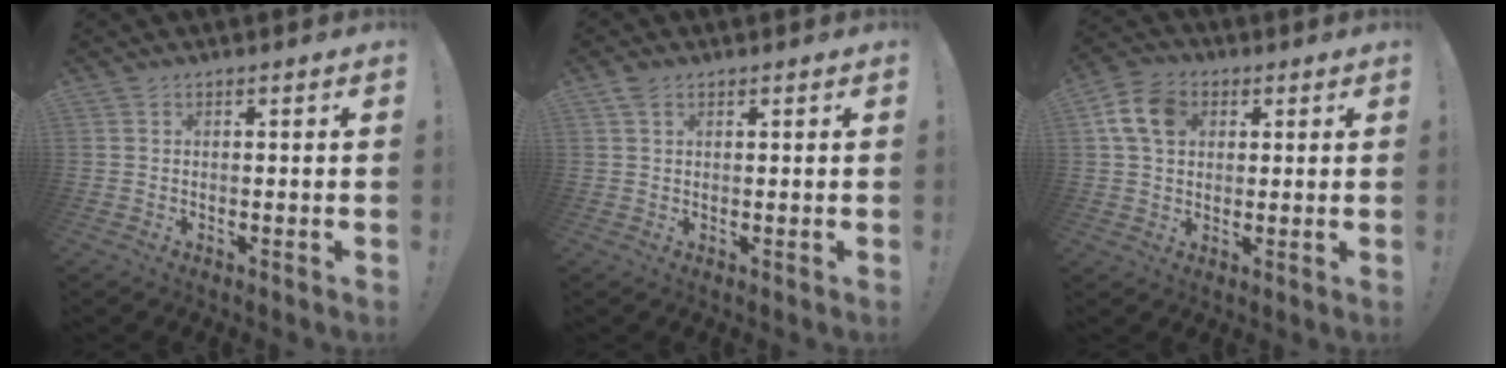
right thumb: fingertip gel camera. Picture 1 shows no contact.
{"total": 2.3, "force": [1.3, 1.4, 1.3], "torque": [-0.024, 0.001, 0.024]}
{"total": 10.5, "force": [3.3, 7.7, 6.4], "torque": [-0.118, 0.011, 0.068]}